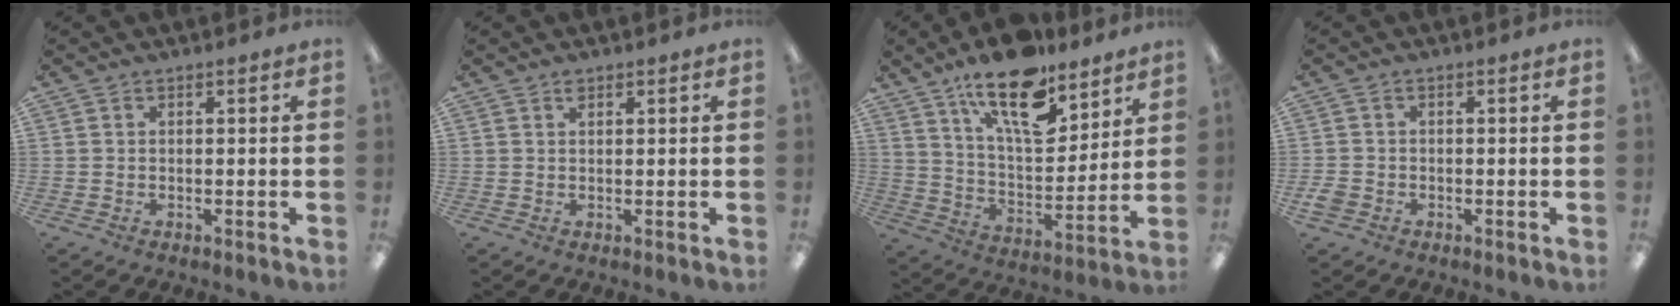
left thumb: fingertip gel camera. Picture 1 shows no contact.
{"total": 1.4, "force": [1.0, 0.6, 0.7], "torque": [-0.010, -0.002, 0.016]}
{"total": 18.3, "force": [12.5, 7.6, 11.1], "torque": [-0.178, -0.067, 0.212]}
{"total": 2.3, "force": [-1.0, 1.8, 1.0], "torque": [-0.015, 0.005, -0.019]}